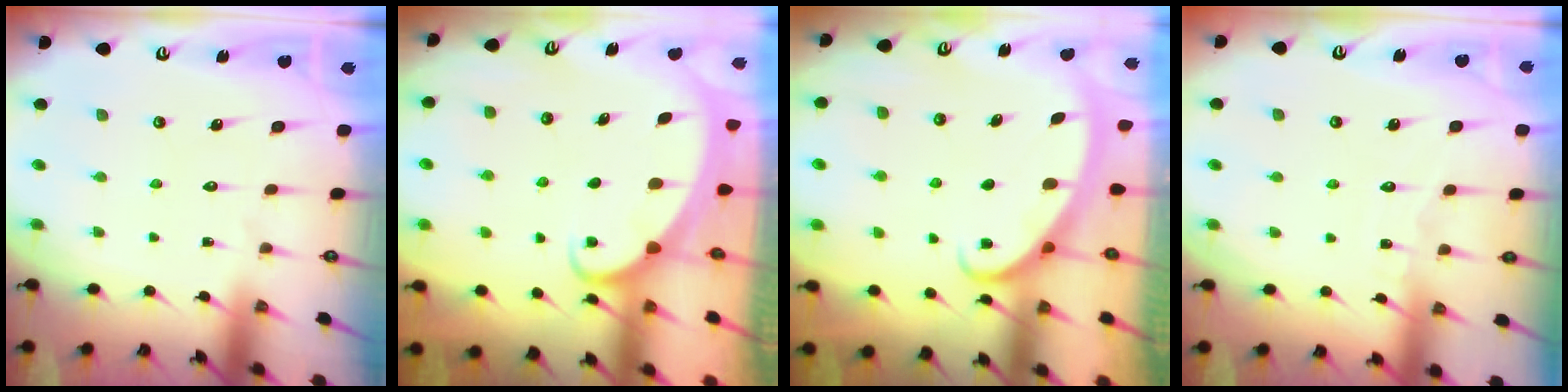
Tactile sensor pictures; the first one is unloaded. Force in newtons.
{"total": 2.0, "press": 2.0, "slide": 0.2}
{"total": 2.6, "press": 2.6, "slide": 0.4}
{"total": 4.7, "press": 4.6, "slide": 0.5}